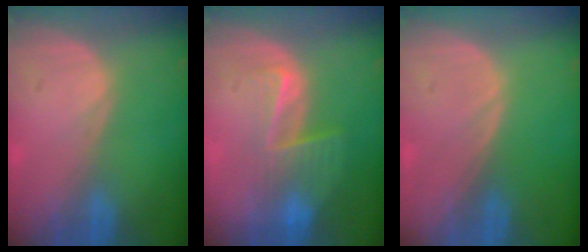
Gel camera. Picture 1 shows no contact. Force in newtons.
{"total": 6.5, "press": 5.5, "slide": 3.5}
{"total": 0.0}